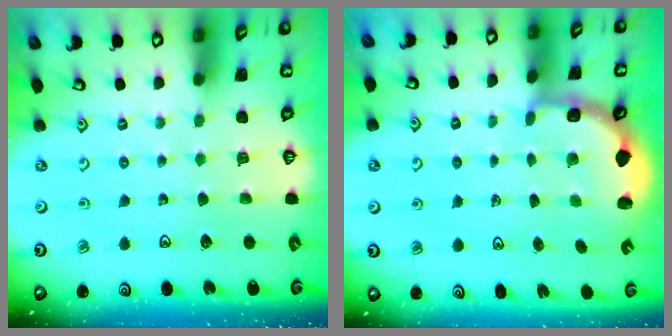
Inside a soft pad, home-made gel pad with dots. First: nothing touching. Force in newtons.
{"total": 2.8, "press": 2.2, "slide": 1.7}